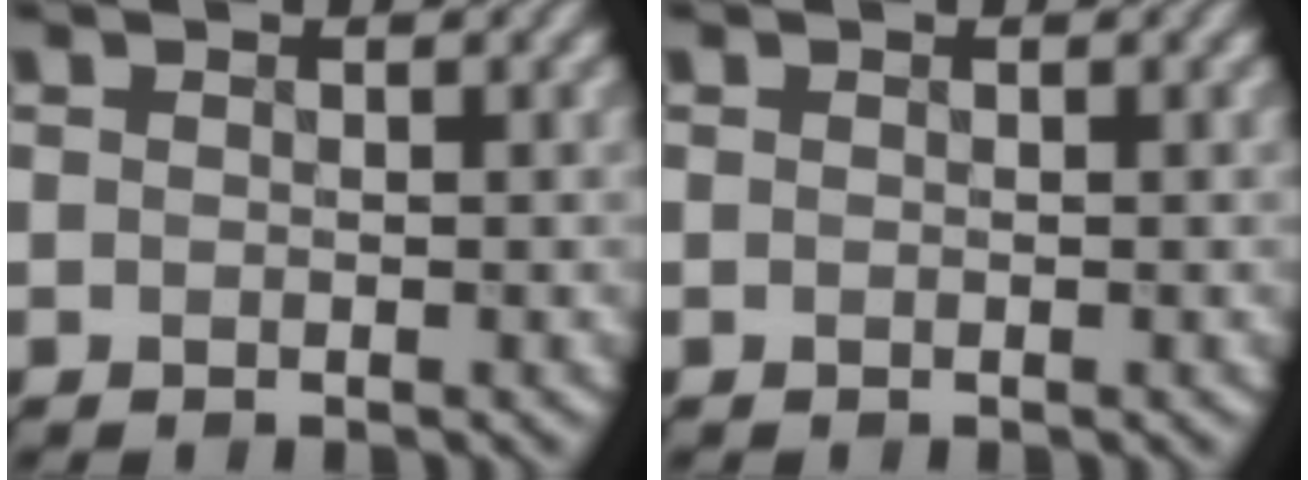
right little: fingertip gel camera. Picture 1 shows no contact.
{"total": 0.0}